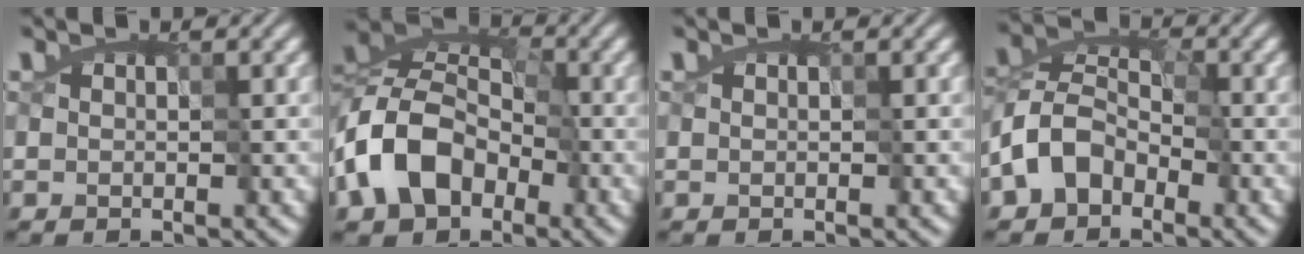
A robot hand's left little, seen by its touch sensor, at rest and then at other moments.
{"total": 8.4, "force": [-5.0, 5.5, 3.9], "torque": [-0.076, 0.011, -0.111]}
{"total": 0.0}
{"total": 5.3, "force": [-4.3, 2.8, 1.4], "torque": [-0.026, 0.007, -0.096]}